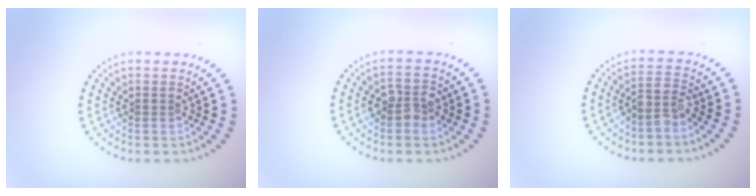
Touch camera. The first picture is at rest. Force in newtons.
{"total": 2.7, "press": 2.7, "slide": 0.2}
{"total": 2.5, "press": 2.0, "slide": 1.5}